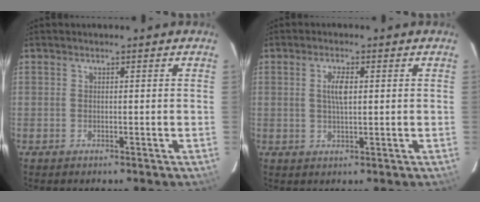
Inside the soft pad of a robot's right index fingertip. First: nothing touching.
{"total": 3.5, "force": [0.6, 1.2, 3.2], "torque": [-0.060, 0.003, 0.012]}